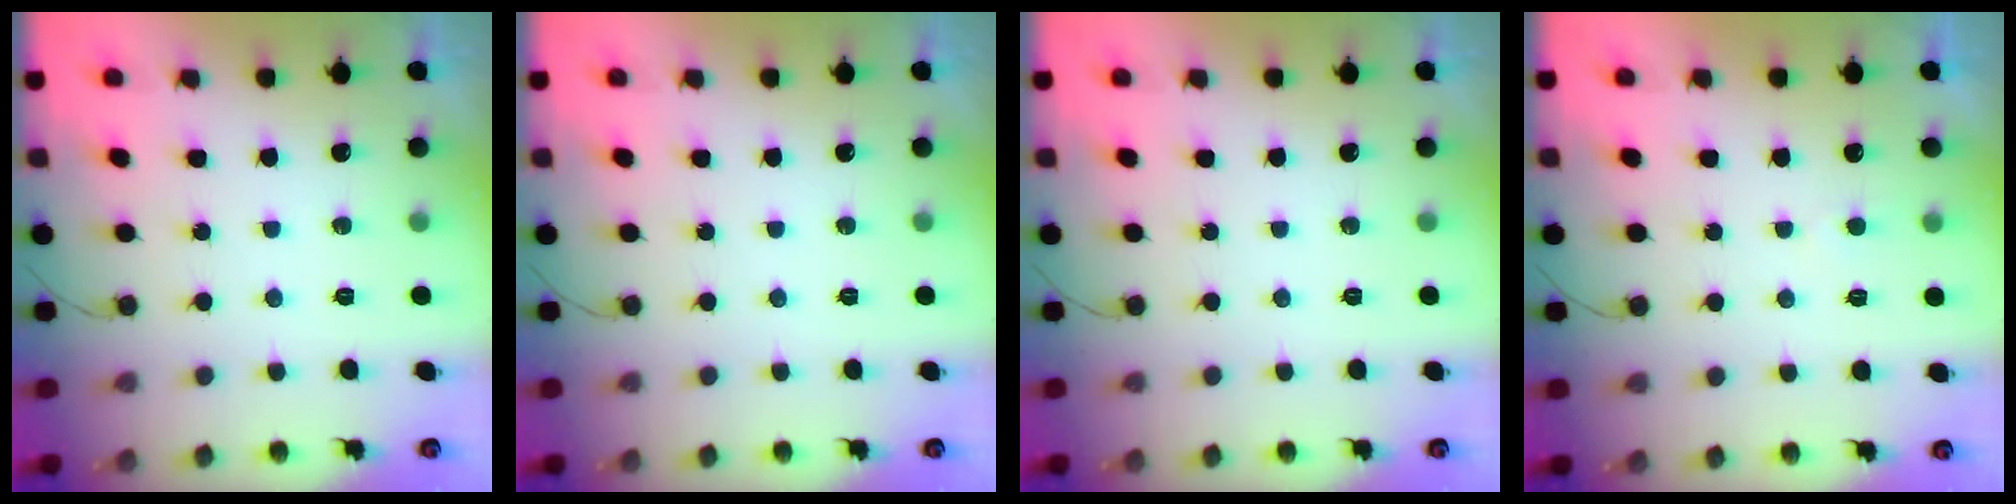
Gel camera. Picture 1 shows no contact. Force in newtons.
{"total": 0.0}
{"total": 0.0}
{"total": 2.4, "press": 2.3, "slide": 0.3}